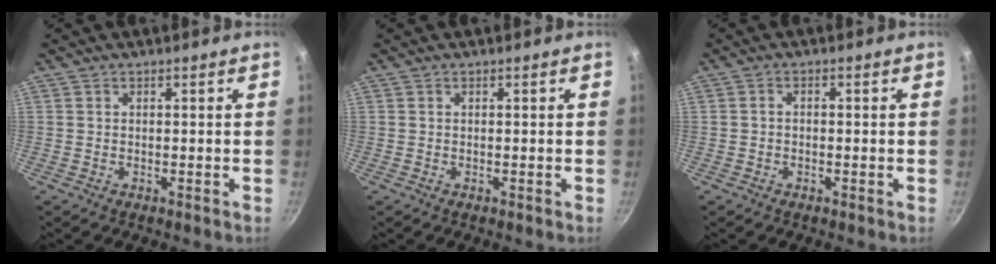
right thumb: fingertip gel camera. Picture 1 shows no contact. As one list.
[{"total": 0.0}, {"total": 1.1, "force": [-0.4, 0.8, 0.7], "torque": [-0.014, 0.007, -0.008]}]